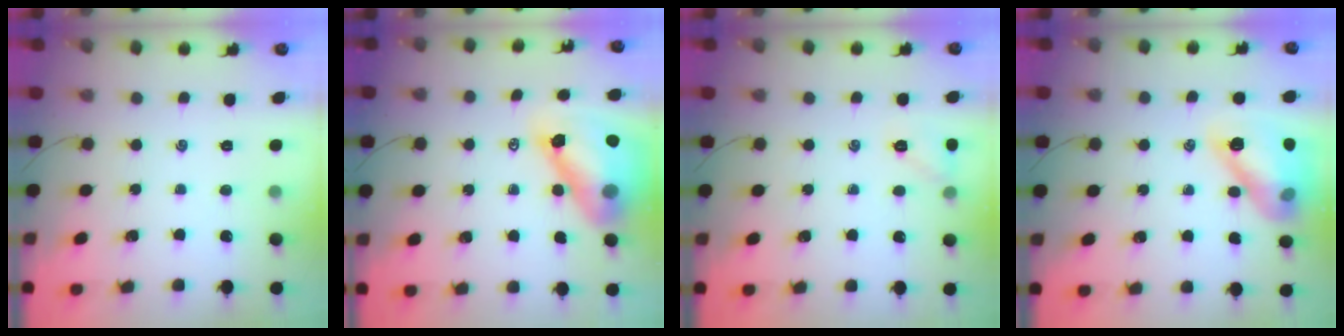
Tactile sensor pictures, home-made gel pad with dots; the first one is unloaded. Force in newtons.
{"total": 14.8, "press": 14.1, "slide": 4.4}
{"total": 6.5, "press": 6.2, "slide": 1.7}
{"total": 14.7, "press": 14.6, "slide": 1.4}